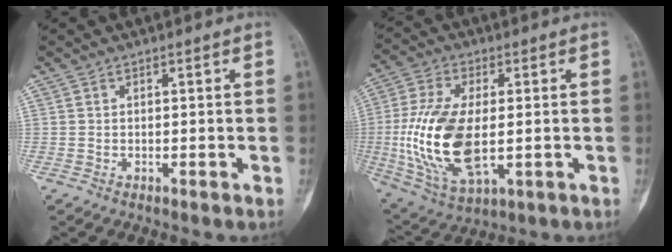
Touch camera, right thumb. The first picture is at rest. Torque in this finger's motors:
{"motor_torque": [2.31, 2.07, 1.34, -1.44, 0.51]}